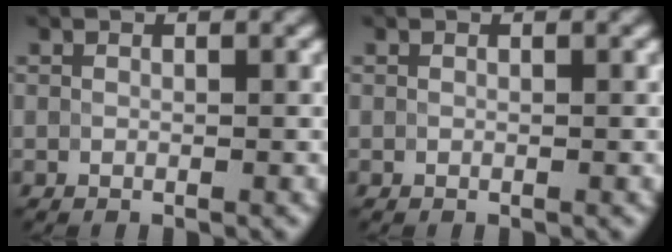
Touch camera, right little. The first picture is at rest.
{"total": 0.0}